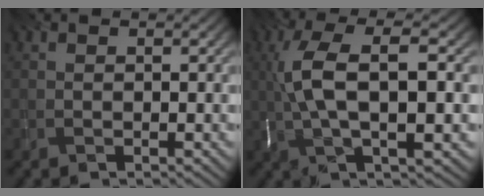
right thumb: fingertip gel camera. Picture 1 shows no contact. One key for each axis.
{"total": 8.8, "fx": 0.6, "fy": 2.5, "fz": 8.4, "tx": -0.177, "ty": 0.012, "tz": 0.006}